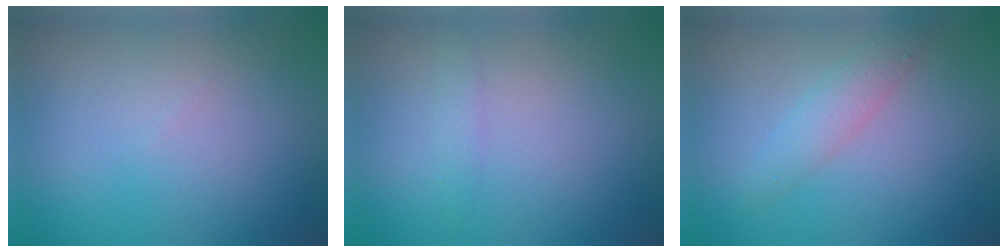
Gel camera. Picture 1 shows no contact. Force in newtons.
{"total": 1.0, "press": 1.0, "slide": 0.0}
{"total": 2.3, "press": 2.3, "slide": 0.1}